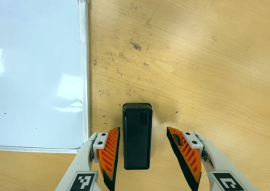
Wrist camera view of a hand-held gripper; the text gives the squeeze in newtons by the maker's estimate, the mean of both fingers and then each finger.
{"total": 0.0}